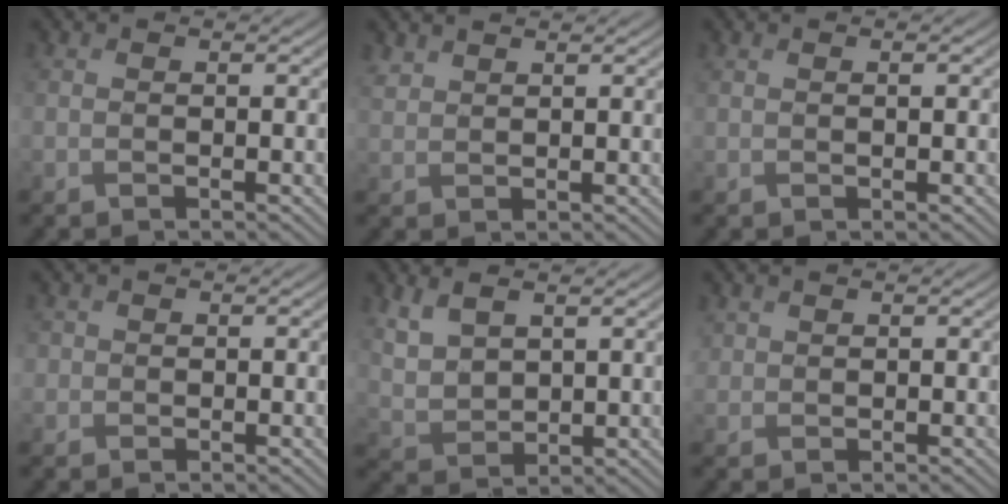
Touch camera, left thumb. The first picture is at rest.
{"total": 2.0, "force": [2.0, 0.3, 0.1], "torque": [-0.005, 0.005, 0.048]}
{"total": 0.7, "force": [0.6, 0.0, 0.4], "torque": [-0.005, 0.000, 0.012]}
{"total": 1.3, "force": [0.5, 1.2, 0.0], "torque": [0.000, 0.003, 0.005]}
{"total": 5.1, "force": [3.5, 2.2, 2.9], "torque": [-0.077, 0.000, 0.082]}
{"total": 1.4, "force": [1.1, 0.8, 0.0], "torque": [-0.002, 0.001, 0.022]}